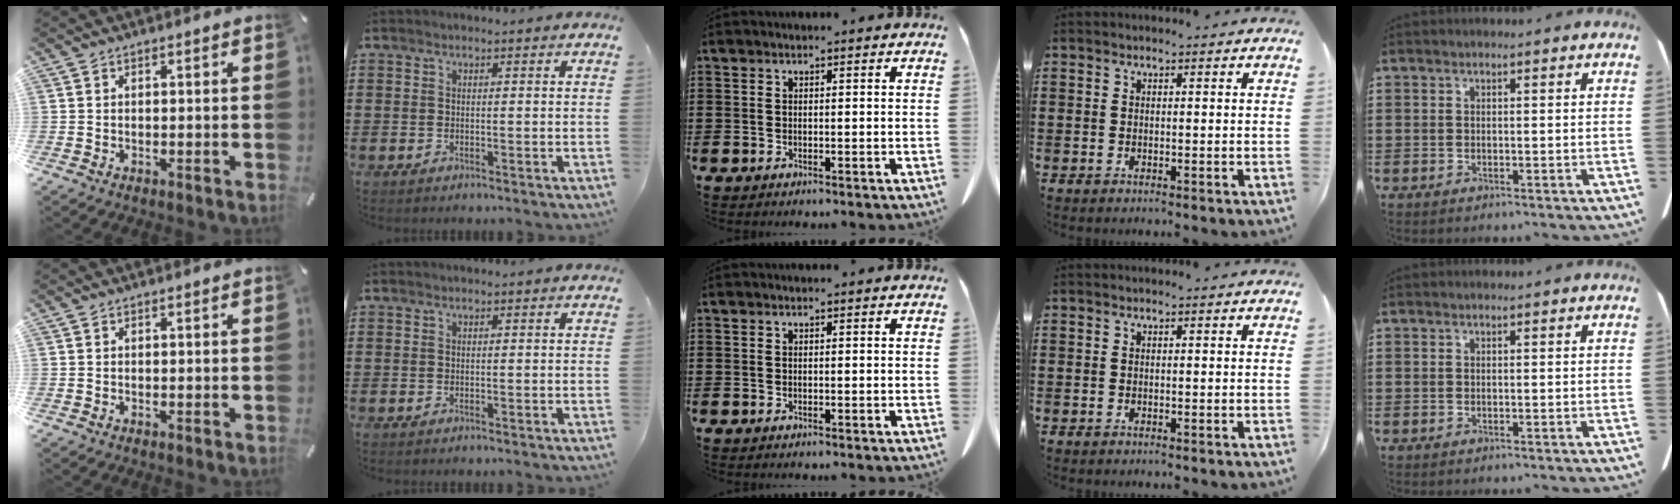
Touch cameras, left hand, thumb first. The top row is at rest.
{}